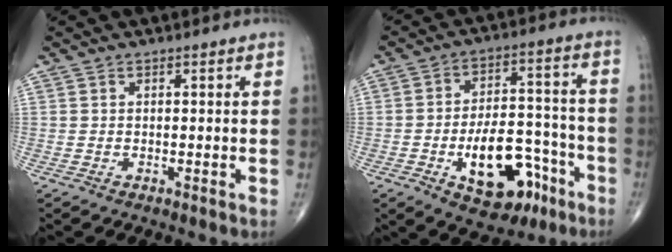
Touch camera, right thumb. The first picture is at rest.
{"total": 16.3, "force": [-7.2, 8.8, 11.7], "torque": [-0.148, 0.052, -0.098]}